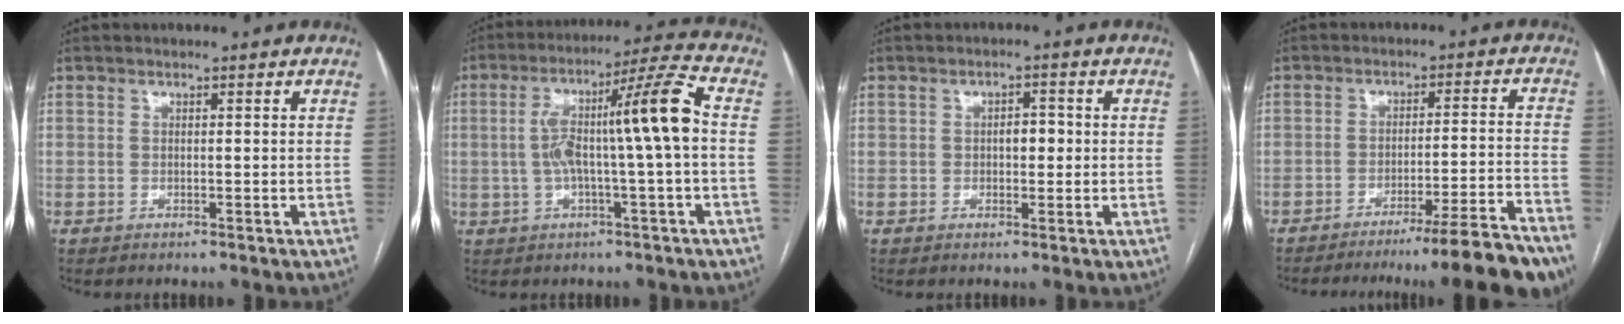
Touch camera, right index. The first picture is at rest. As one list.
[{"total": 12.5, "force": [0.0, -0.3, 12.4], "torque": [-0.213, 0.029, -0.004]}, {"total": 2.5, "force": [0.0, 1.3, 2.2], "torque": [-0.030, 0.008, 0.000]}, {"total": 16.2, "force": [-13.9, -1.9, 8.0], "torque": [-0.060, -0.007, -0.196]}]